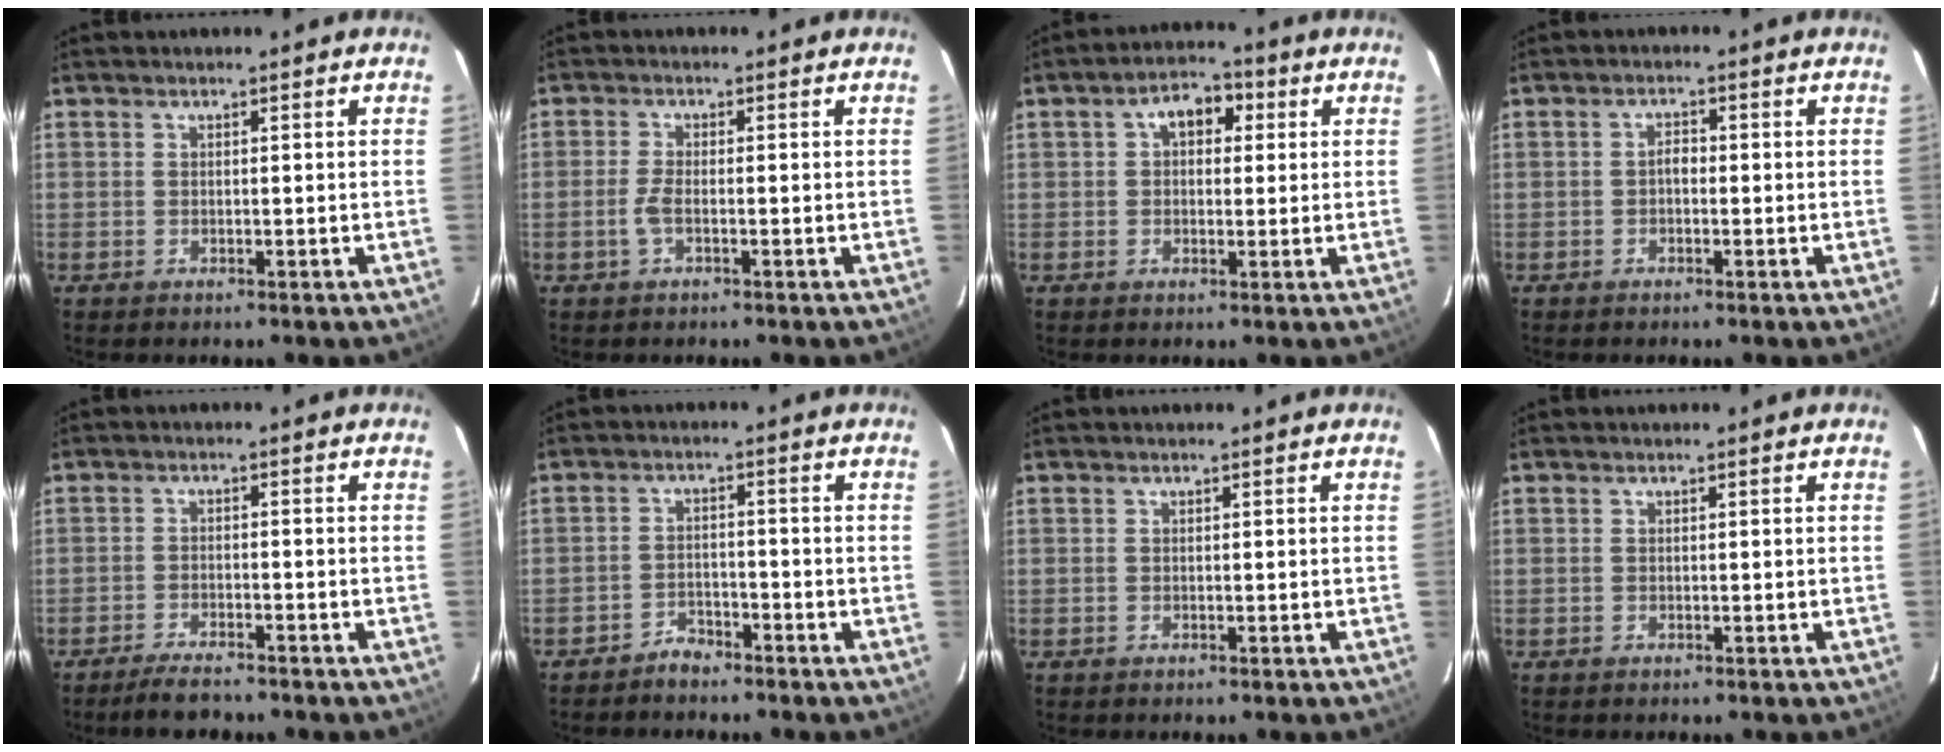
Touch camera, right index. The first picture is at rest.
{"total": 2.6, "force": [-0.9, 0.7, 2.3], "torque": [-0.055, 0.000, -0.020]}
{"total": 5.8, "force": [1.5, 3.9, 4.0], "torque": [-0.065, 0.027, 0.024]}
{"total": 1.5, "force": [-0.5, 1.0, 1.1], "torque": [-0.020, 0.008, -0.010]}
{"total": 5.2, "force": [-4.6, 0.9, 2.3], "torque": [-0.061, -0.009, -0.083]}
{"total": 3.3, "force": [-3.1, 1.2, 0.4], "torque": [-0.019, 0.007, -0.053]}
{"total": 0.0}
{"total": 0.0}